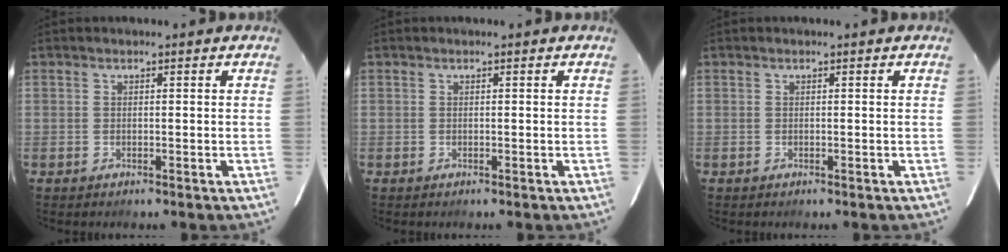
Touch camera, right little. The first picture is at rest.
{"total": 0.0}
{"total": 0.0}